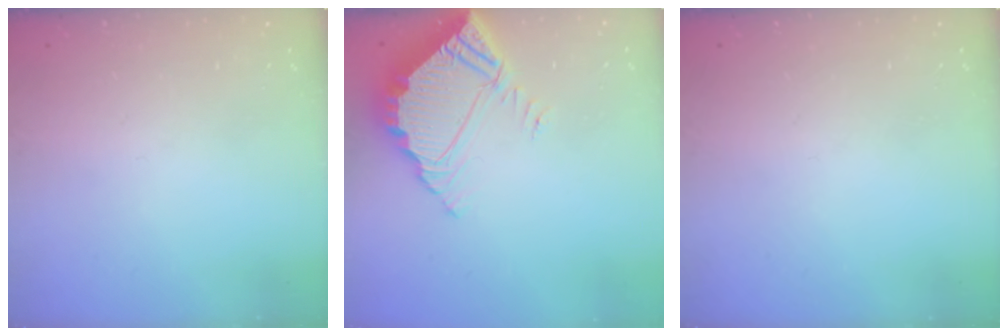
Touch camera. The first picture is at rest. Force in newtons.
{"total": 6.5, "press": 6.4, "slide": 0.4}
{"total": 0.0}